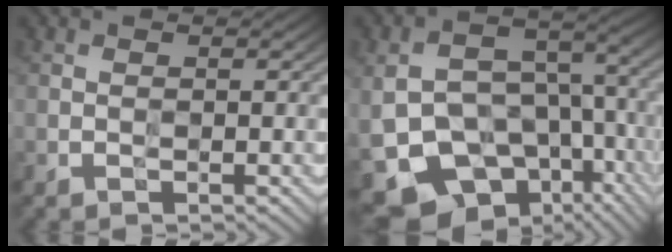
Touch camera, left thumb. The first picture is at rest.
{"total": 14.9, "force": [-5.1, 10.2, 9.6], "torque": [-0.203, -0.033, -0.072]}